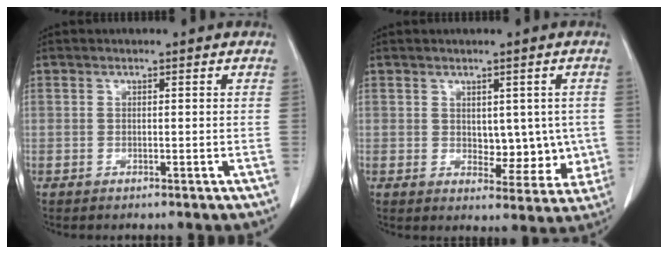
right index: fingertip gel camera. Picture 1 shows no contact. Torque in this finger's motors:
{"motor_torque": [0.12, 0.05, -0.04, 0.00]}